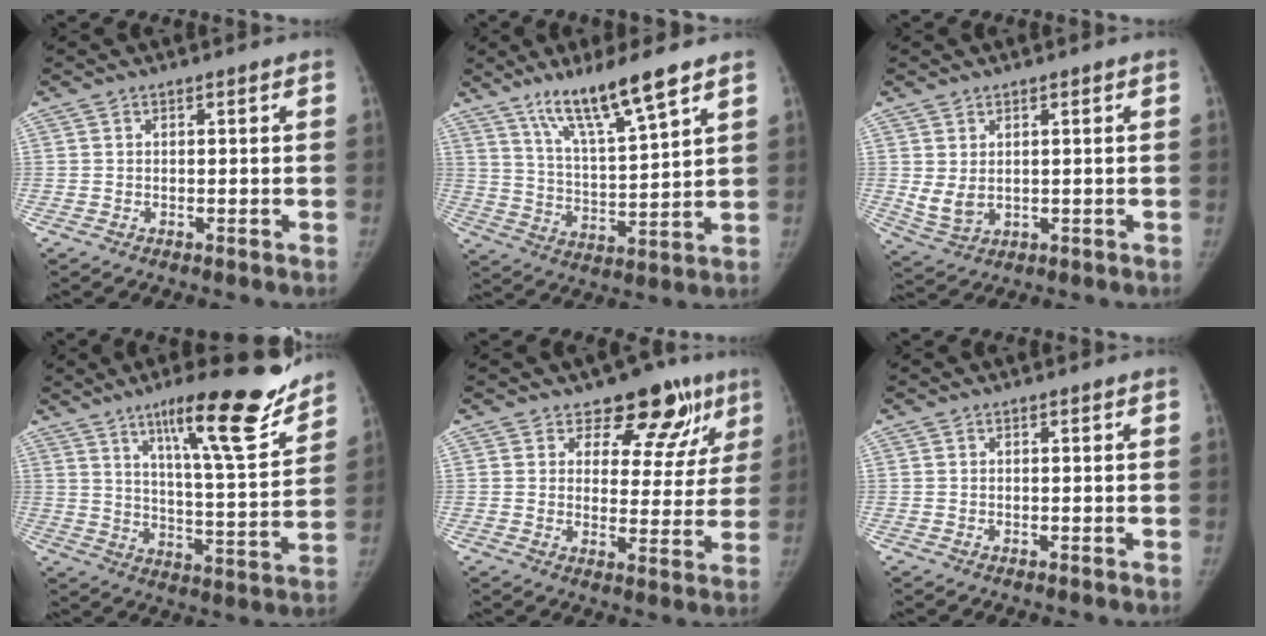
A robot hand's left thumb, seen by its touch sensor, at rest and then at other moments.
{"total": 13.3, "force": [9.1, 1.6, 9.5], "torque": [-0.167, -0.051, 0.171]}
{"total": 4.4, "force": [0.8, 3.0, 3.2], "torque": [-0.060, -0.012, 0.028]}
{"total": 19.8, "force": [13.7, 3.2, 13.9], "torque": [-0.174, -0.076, 0.214]}
{"total": 12.0, "force": [8.2, 7.1, 5.2], "torque": [-0.006, -0.040, 0.096]}
{"total": 0.0}